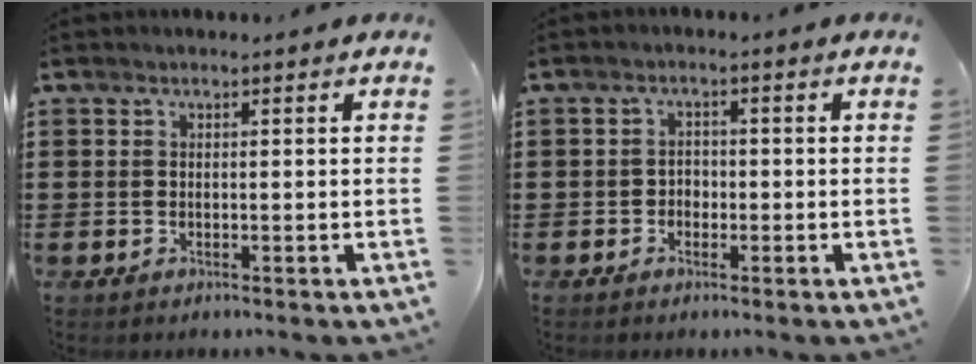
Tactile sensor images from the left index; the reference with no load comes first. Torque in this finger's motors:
{"motor_torque": [-0.01, -0.06, 0.01, 0.00]}